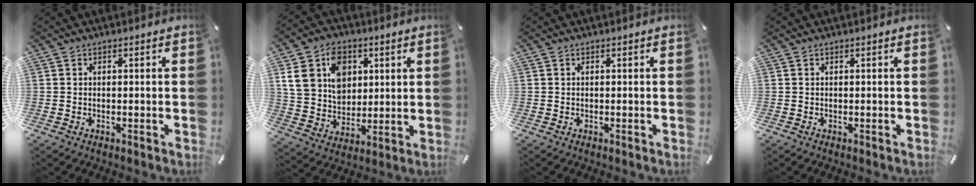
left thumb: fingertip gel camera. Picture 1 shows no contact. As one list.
[{"total": 12.8, "force": [4.5, 10.3, 6.1], "torque": [-0.122, -0.002, 0.083]}, {"total": 0.0}, {"total": 0.0}]